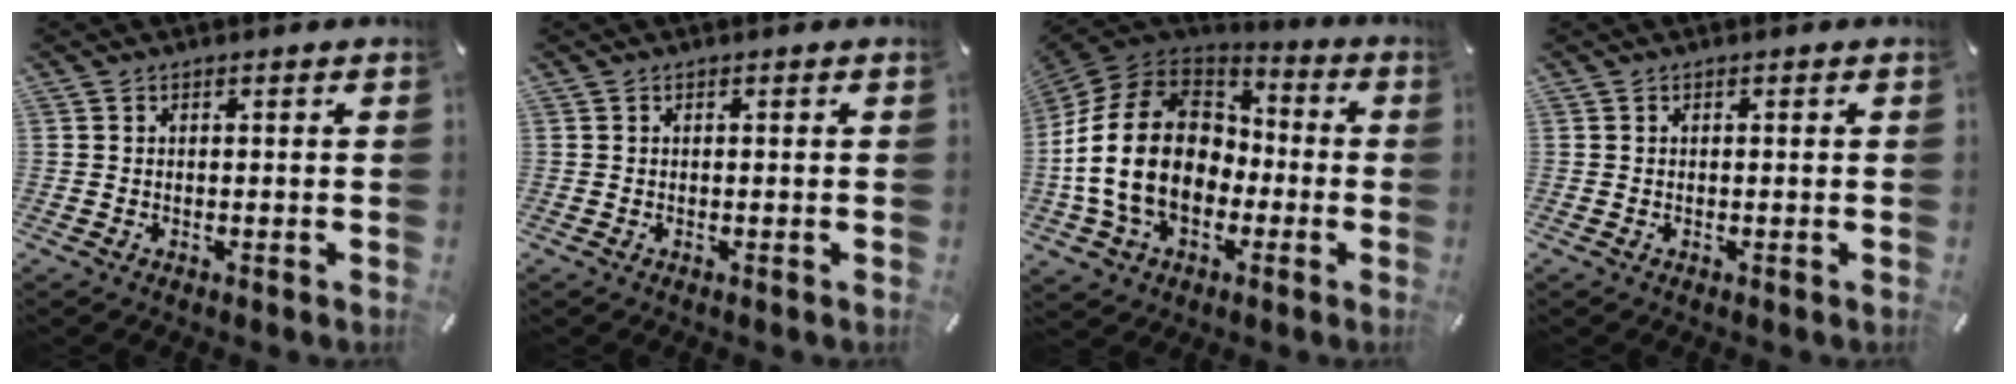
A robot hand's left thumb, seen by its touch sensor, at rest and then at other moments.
{"total": 0.0}
{"total": 21.0, "force": [-2.6, 16.0, 13.4], "torque": [-0.292, 0.028, -0.043]}
{"total": 0.0}